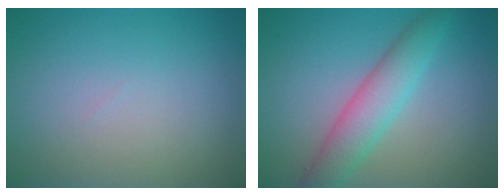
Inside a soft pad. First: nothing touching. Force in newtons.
{"total": 4.6, "press": 4.6, "slide": 0.1}